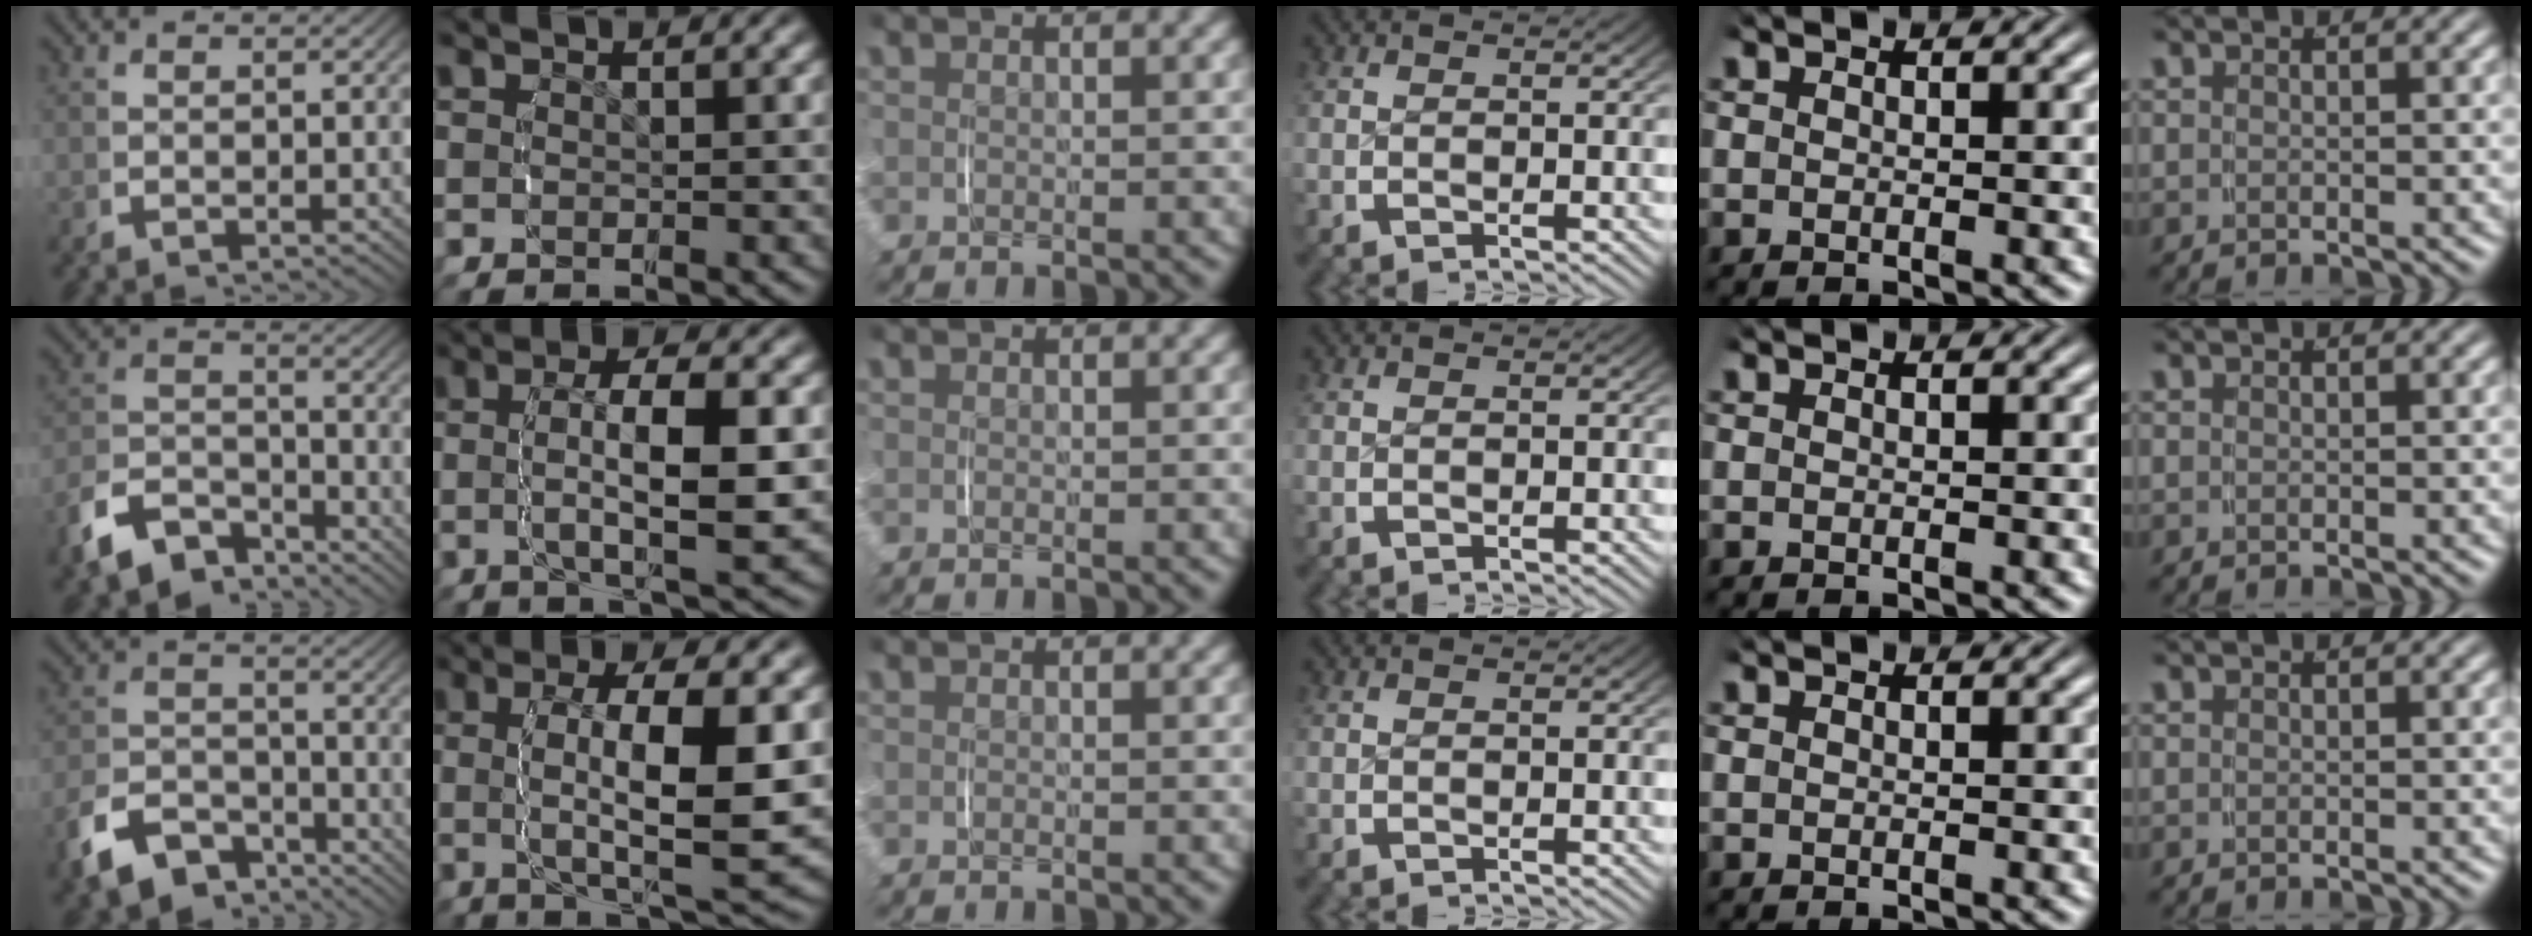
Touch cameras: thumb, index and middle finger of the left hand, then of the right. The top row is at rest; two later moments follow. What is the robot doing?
{"motion": "lift_and_place", "object": "pen bag"}